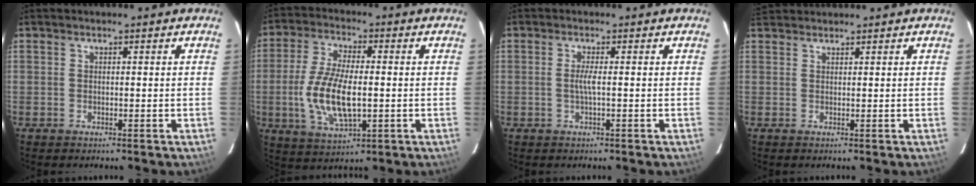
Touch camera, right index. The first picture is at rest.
{"total": 12.9, "force": [-1.6, 5.3, 11.7], "torque": [-0.241, -0.005, -0.028]}
{"total": 1.9, "force": [-0.2, -0.3, 1.9], "torque": [-0.036, -0.002, -0.007]}
{"total": 3.2, "force": [3.0, 1.1, 0.6], "torque": [-0.013, 0.021, 0.055]}